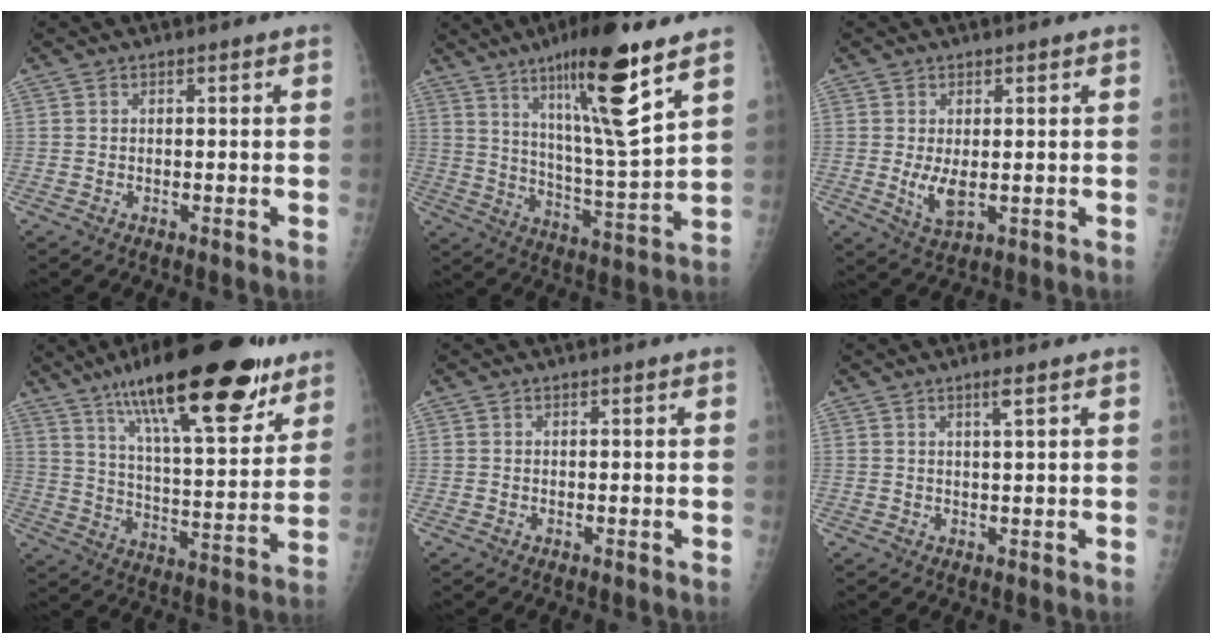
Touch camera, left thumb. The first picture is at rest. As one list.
[{"total": 18.5, "force": [10.6, 1.8, 15.0], "torque": [-0.239, -0.063, 0.182]}, {"total": 5.1, "force": [0.3, 2.2, 4.6], "torque": [-0.081, -0.013, 0.015]}, {"total": 26.7, "force": [17.0, 7.7, 19.1], "torque": [-0.272, -0.049, 0.271]}, {"total": 0.0}, {"total": 2.4, "force": [1.3, -0.1, 2.0], "torque": [-0.039, -0.007, 0.025]}]